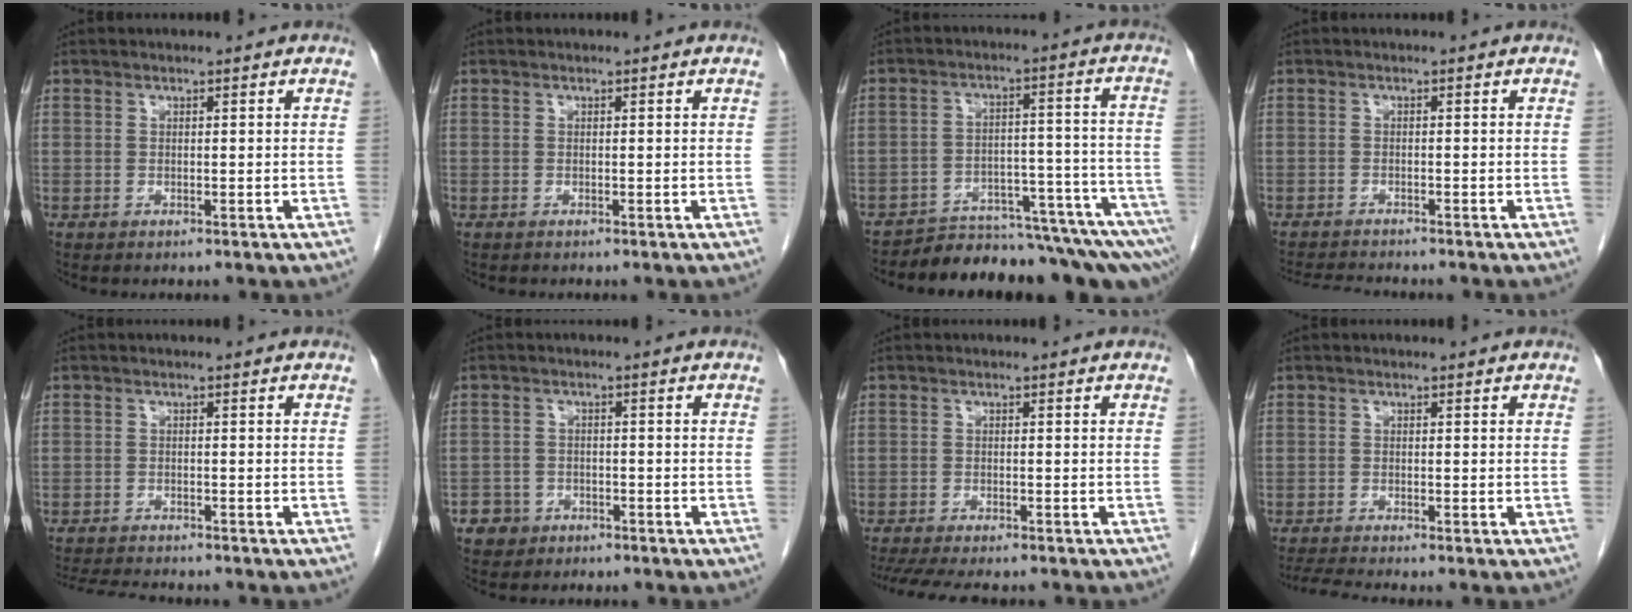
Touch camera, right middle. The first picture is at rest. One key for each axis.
{"total": 0.0}
{"total": 13.2, "fx": -12.5, "fy": 1.2, "fz": 4.2, "tx": -0.022, "ty": 0.038, "tz": -0.173}
{"total": 5.2, "fx": -4.9, "fy": 0.2, "fz": 1.5, "tx": -0.024, "ty": -0.014, "tz": -0.080}
{"total": 7.3, "fx": -6.7, "fy": 0.9, "fz": 2.6, "tx": -0.042, "ty": -0.011, "tz": -0.106}
{"total": 3.3, "fx": -2.1, "fy": 2.5, "fz": 0.0, "tx": -0.003, "ty": 0.012, "tz": -0.034}
{"total": 10.1, "fx": -8.7, "fy": 2.0, "fz": 4.8, "tx": -0.072, "ty": -0.013, "tz": -0.126}
{"total": 3.1, "fx": -2.8, "fy": -0.8, "fz": 1.1, "tx": -0.027, "ty": -0.015, "tz": -0.054}